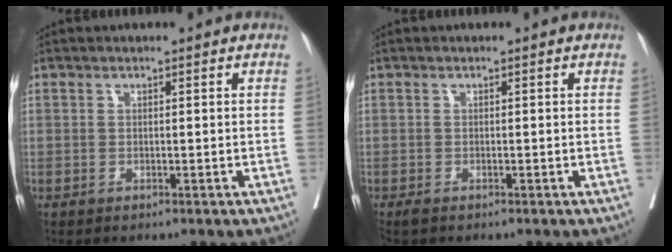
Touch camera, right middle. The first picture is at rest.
{"total": 0.7, "force": [-0.6, 0.2, 0.3], "torque": [-0.013, -0.004, -0.011]}